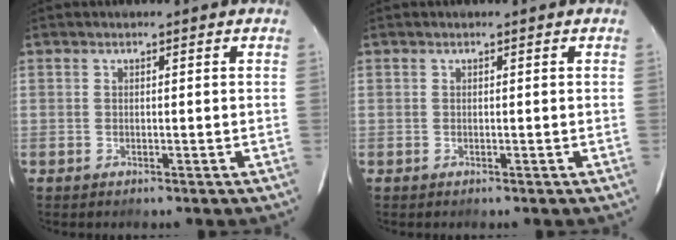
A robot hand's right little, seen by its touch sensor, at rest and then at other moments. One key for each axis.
{"total": 0.0}